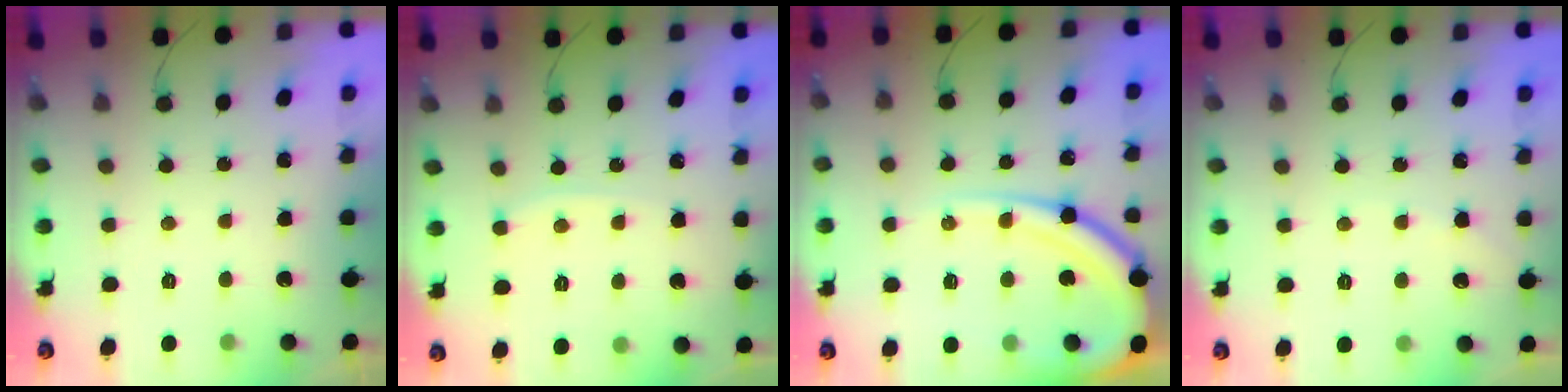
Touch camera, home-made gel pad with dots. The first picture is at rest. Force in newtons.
{"total": 2.3, "press": 2.3, "slide": 0.3}
{"total": 14.4, "press": 14.3, "slide": 1.8}
{"total": 2.3, "press": 2.3, "slide": 0.3}